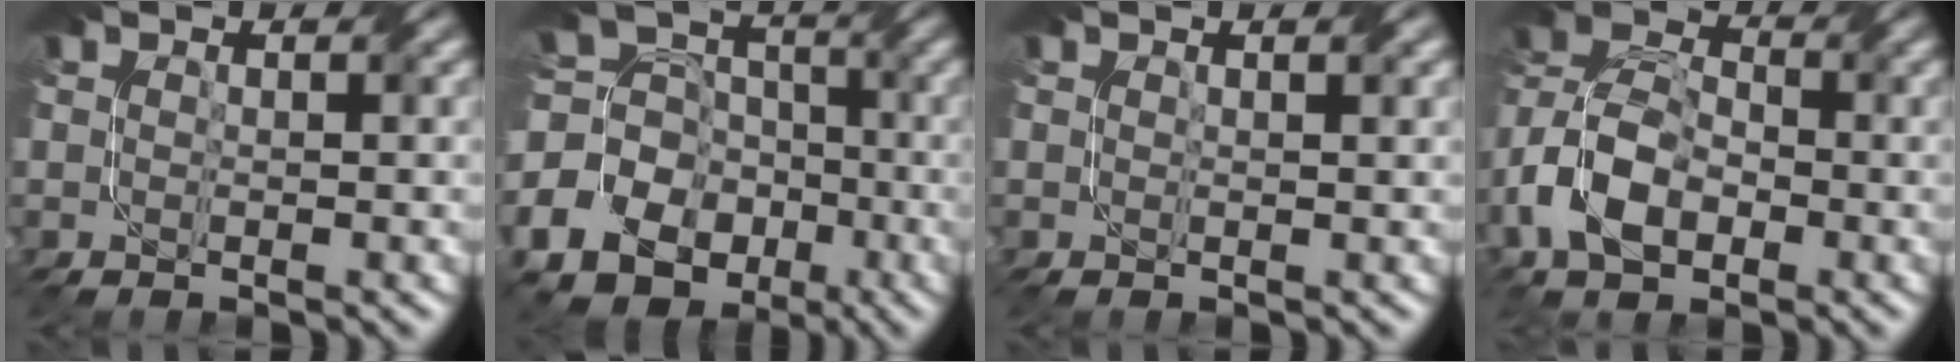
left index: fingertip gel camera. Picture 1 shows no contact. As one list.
[{"total": 16.9, "force": [-7.3, 14.5, 4.9], "torque": [-0.139, -0.043, -0.126]}, {"total": 1.3, "force": [0.8, 0.3, 0.9], "torque": [-0.011, -0.001, 0.009]}, {"total": 8.5, "force": [-3.4, 5.3, 5.6], "torque": [-0.123, 0.004, -0.076]}]